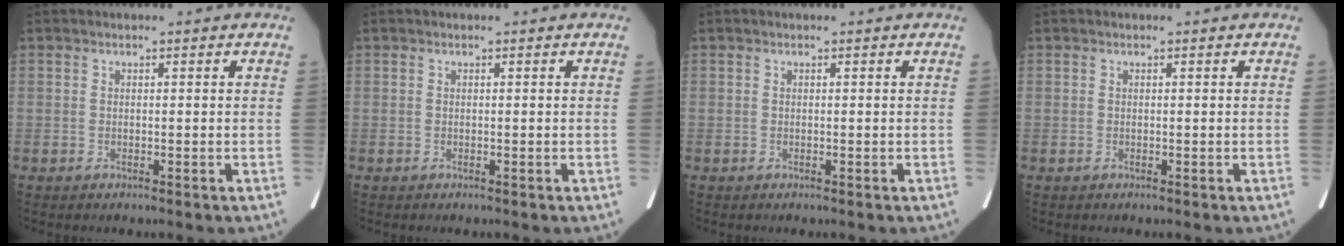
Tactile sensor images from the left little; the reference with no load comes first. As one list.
[{"total": 0.0}, {"total": 0.0}, {"total": 0.0}]